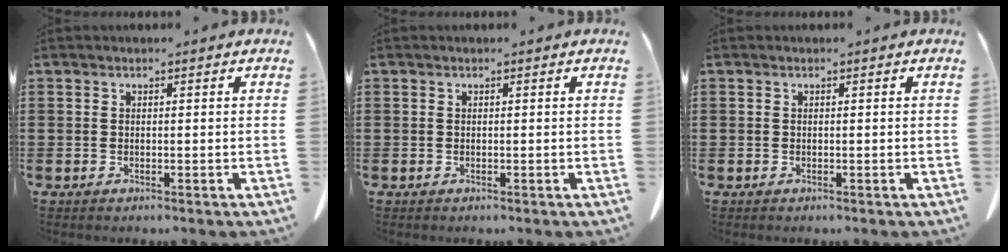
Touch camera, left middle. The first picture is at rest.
{"total": 0.0}
{"total": 0.0}